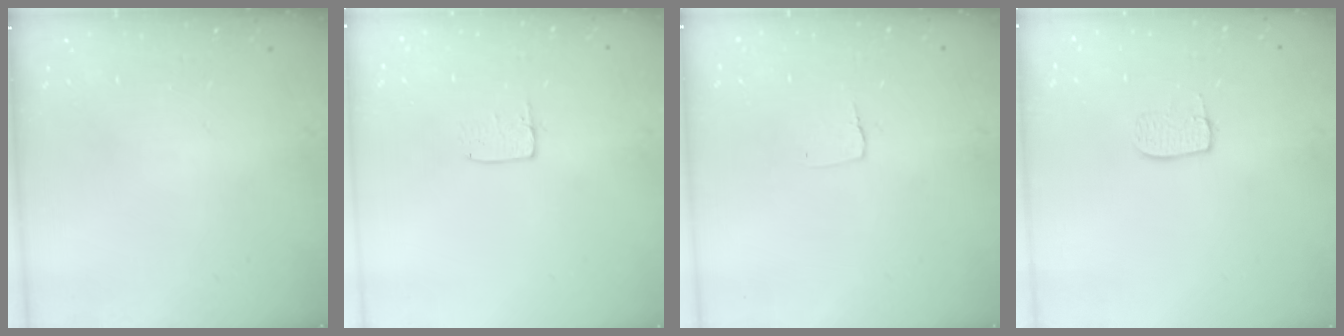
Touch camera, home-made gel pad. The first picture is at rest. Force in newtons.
{"total": 3.4, "press": 3.4, "slide": 0.3}
{"total": 3.2, "press": 3.2, "slide": 0.3}
{"total": 7.1, "press": 7.0, "slide": 0.4}